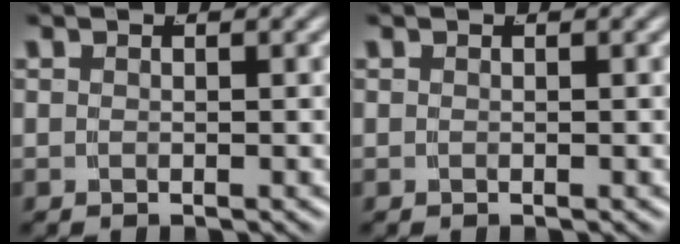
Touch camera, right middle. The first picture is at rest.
{"total": 0.0}